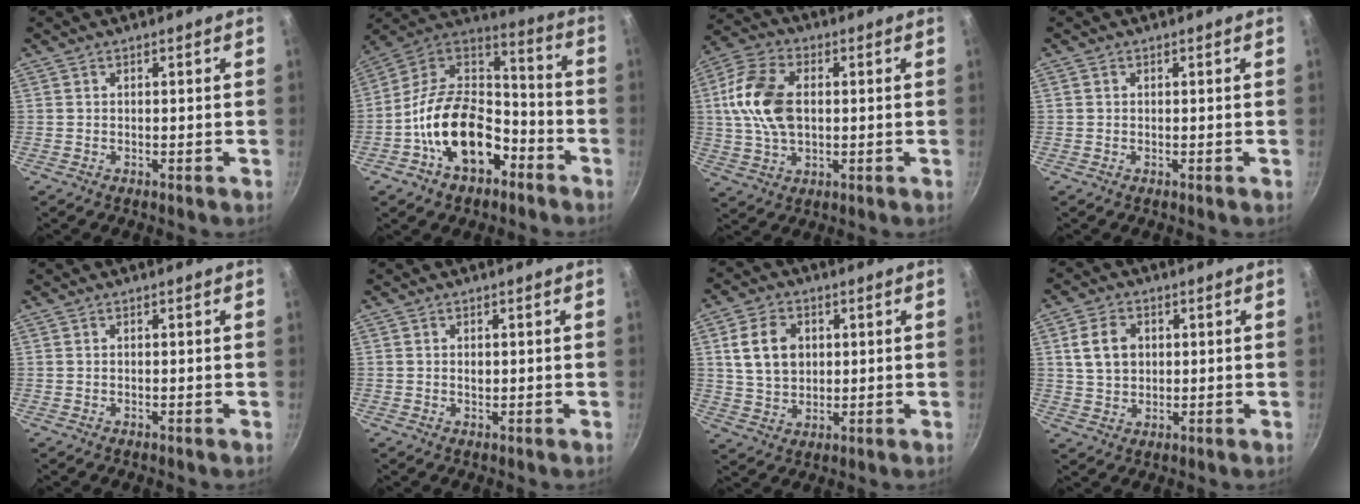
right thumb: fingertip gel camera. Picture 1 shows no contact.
{"total": 20.4, "force": [-8.4, 12.8, 13.5], "torque": [-0.200, 0.079, -0.156]}
{"total": 13.3, "force": [1.2, 8.5, 10.1], "torque": [-0.186, 0.012, 0.015]}
{"total": 0.6, "force": [0.1, 0.5, 0.2], "torque": [-0.002, 0.003, 0.001]}
{"total": 0.0}
{"total": 1.2, "force": [0.1, 0.9, 0.9], "torque": [-0.011, -0.001, 0.001]}
{"total": 9.4, "force": [2.0, 7.2, 5.6], "torque": [-0.082, 0.002, 0.036]}
{"total": 7.2, "force": [1.5, 5.6, 4.2], "torque": [-0.063, 0.006, 0.025]}